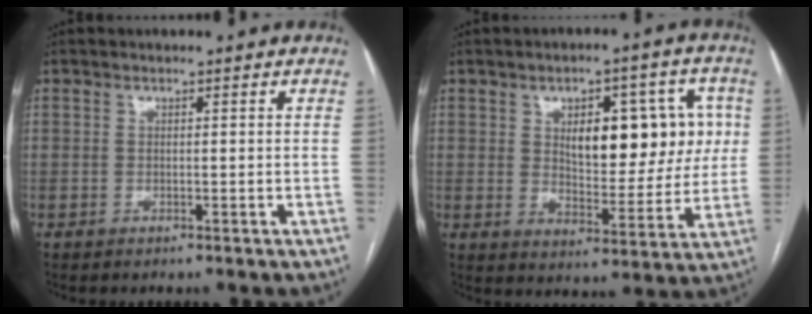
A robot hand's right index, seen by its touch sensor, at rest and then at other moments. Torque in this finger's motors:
{"motor_torque": [1.19, 0.86, 0.38, 0.09]}